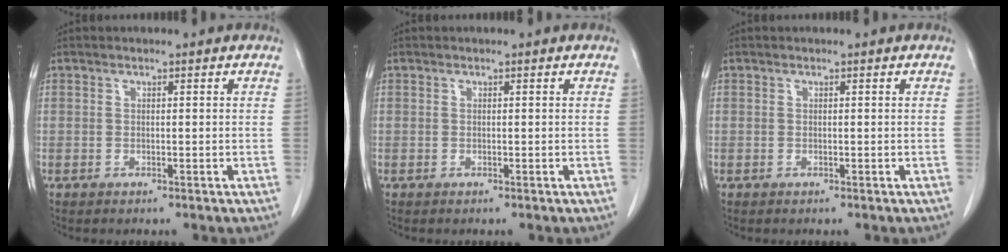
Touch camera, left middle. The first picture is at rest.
{"total": 0.0}
{"total": 0.0}